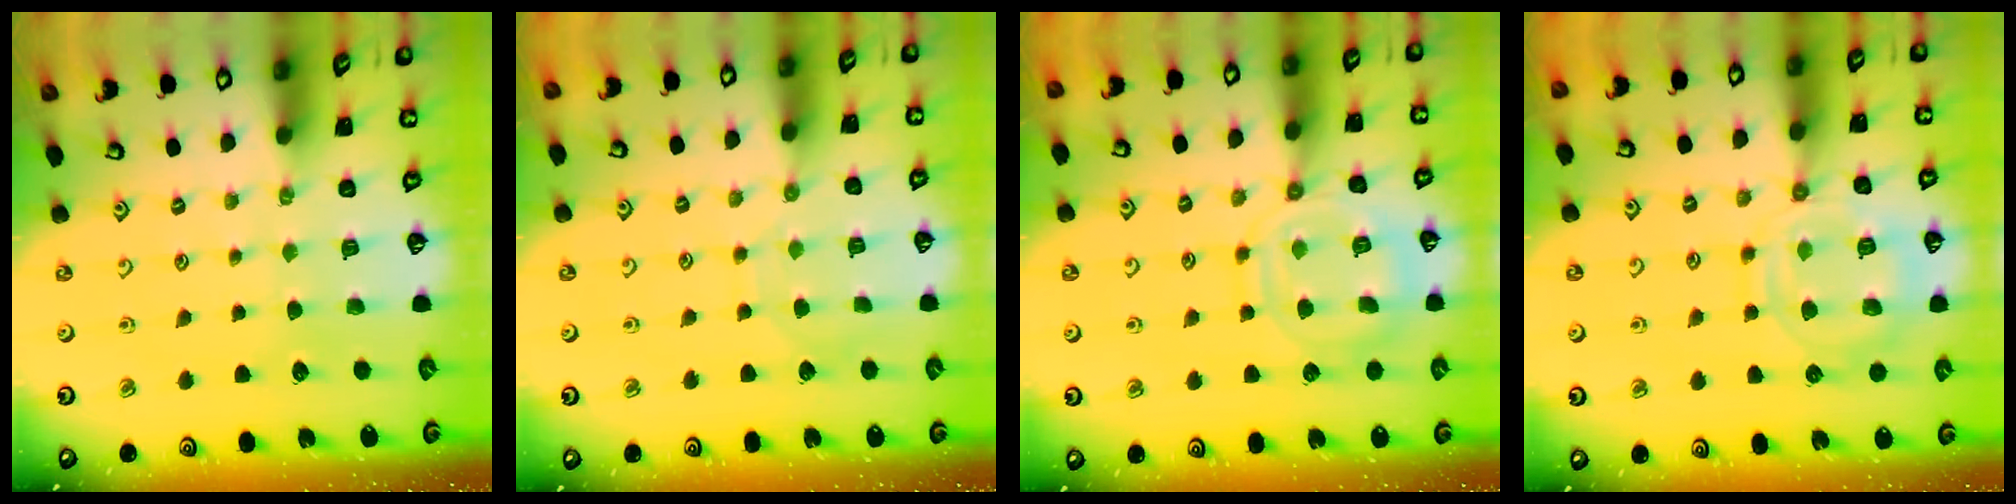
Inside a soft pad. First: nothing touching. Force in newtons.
{"total": 5.4, "press": 5.4, "slide": 0.5}
{"total": 13.9, "press": 13.8, "slide": 1.1}
{"total": 12.7, "press": 12.7, "slide": 1.2}